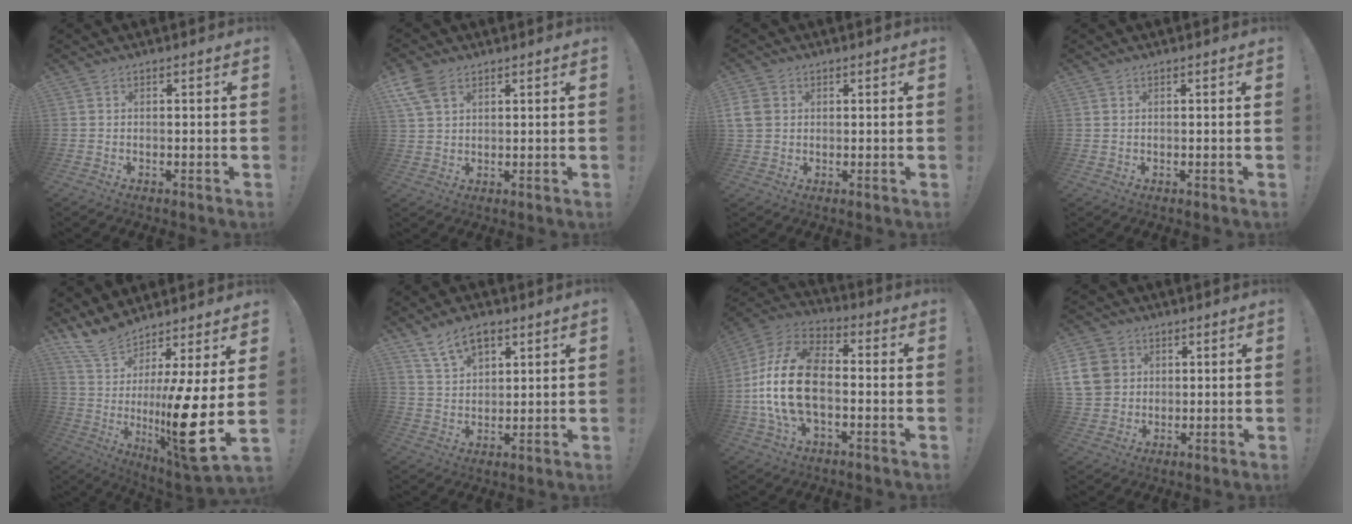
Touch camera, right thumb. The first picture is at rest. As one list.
[{"total": 7.1, "force": [3.8, 4.1, 4.4], "torque": [-0.091, -0.008, 0.076]}, {"total": 5.9, "force": [1.4, 4.9, 3.0], "torque": [-0.071, 0.005, 0.031]}, {"total": 0.0}, {"total": 16.4, "force": [1.3, 0.6, 16.3], "torque": [-0.300, -0.060, 0.026]}, {"total": 9.2, "force": [6.0, 5.0, 4.9], "torque": [-0.082, -0.024, 0.115]}, {"total": 20.5, "force": [-2.4, 12.4, 16.2], "torque": [-0.320, 0.025, -0.034]}, {"total": 11.6, "force": [2.9, 10.1, 5.0], "torque": [-0.090, -0.006, 0.061]}]